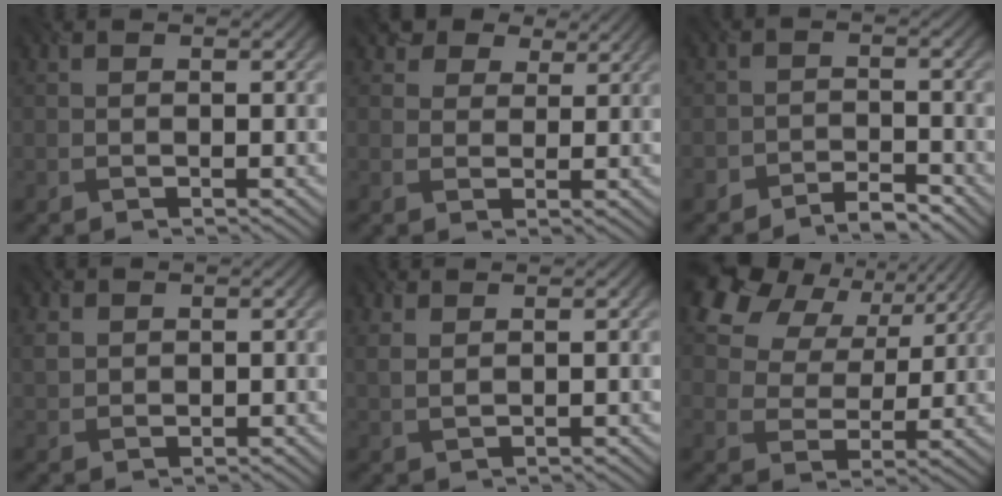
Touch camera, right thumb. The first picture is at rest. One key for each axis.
{"total": 5.8, "fx": 4.2, "fy": 3.6, "fz": 1.8, "tx": -0.055, "ty": -0.010, "tz": 0.069}
{"total": 2.8, "fx": -2.6, "fy": 1.0, "fz": 0.4, "tx": -0.001, "ty": 0.003, "tz": -0.055}
{"total": 1.9, "fx": 1.5, "fy": 1.1, "fz": 0.3, "tx": -0.019, "ty": -0.002, "tz": 0.029}
{"total": 1.9, "fx": 1.8, "fy": 0.0, "fz": 0.5, "tx": -0.025, "ty": 0.000, "tz": 0.036}
{"total": 12.8, "fx": 7.9, "fy": 8.1, "fz": 6.0, "tx": -0.159, "ty": 0.023, "tz": 0.144}